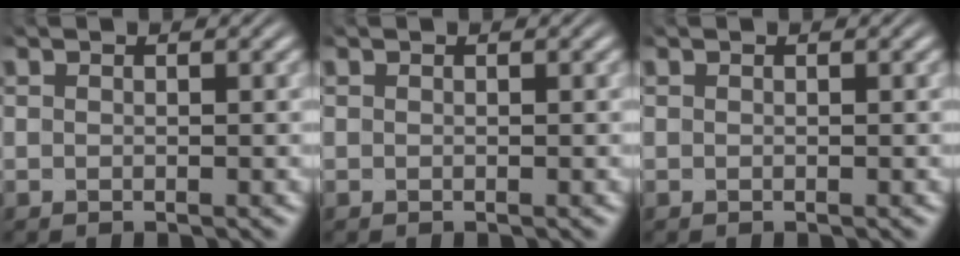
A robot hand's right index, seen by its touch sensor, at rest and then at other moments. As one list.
[{"total": 0.0}, {"total": 0.0}]